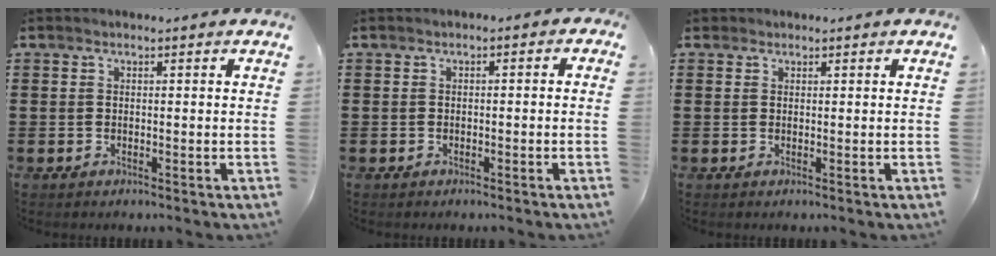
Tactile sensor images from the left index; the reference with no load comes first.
{"total": 1.0, "force": [-0.8, 0.5, 0.2], "torque": [-0.008, 0.002, -0.018]}
{"total": 0.9, "force": [0.6, 0.6, 0.1], "torque": [-0.006, 0.005, 0.011]}